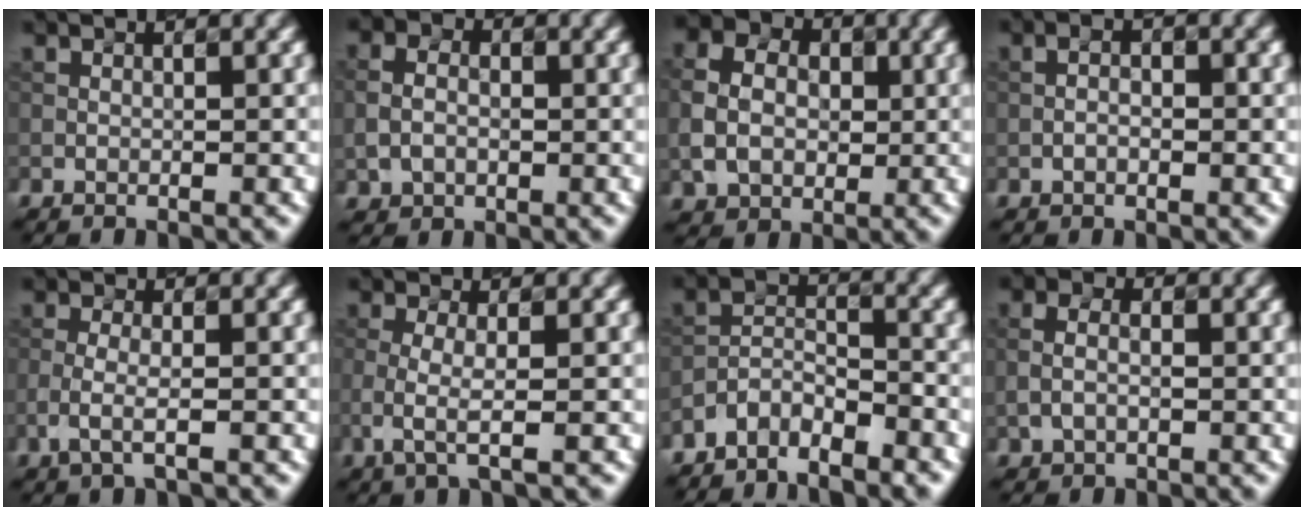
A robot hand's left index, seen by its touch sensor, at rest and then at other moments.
{"total": 2.9, "force": [-0.1, 2.4, 1.6], "torque": [-0.039, 0.004, 0.002]}
{"total": 5.3, "force": [0.2, 4.5, 2.8], "torque": [-0.067, 0.006, 0.001]}
{"total": 1.5, "force": [-0.4, 0.7, 1.2], "torque": [-0.010, -0.002, -0.009]}
{"total": 1.8, "force": [-0.8, 0.6, 1.6], "torque": [-0.043, 0.001, -0.017]}
{"total": 2.5, "force": [-0.7, 0.7, 2.3], "torque": [-0.058, -0.003, -0.013]}
{"total": 3.2, "force": [-2.9, 1.0, 0.8], "torque": [-0.017, 0.010, -0.061]}
{"total": 1.9, "force": [-0.2, 1.4, 1.3], "torque": [-0.041, 0.006, -0.003]}